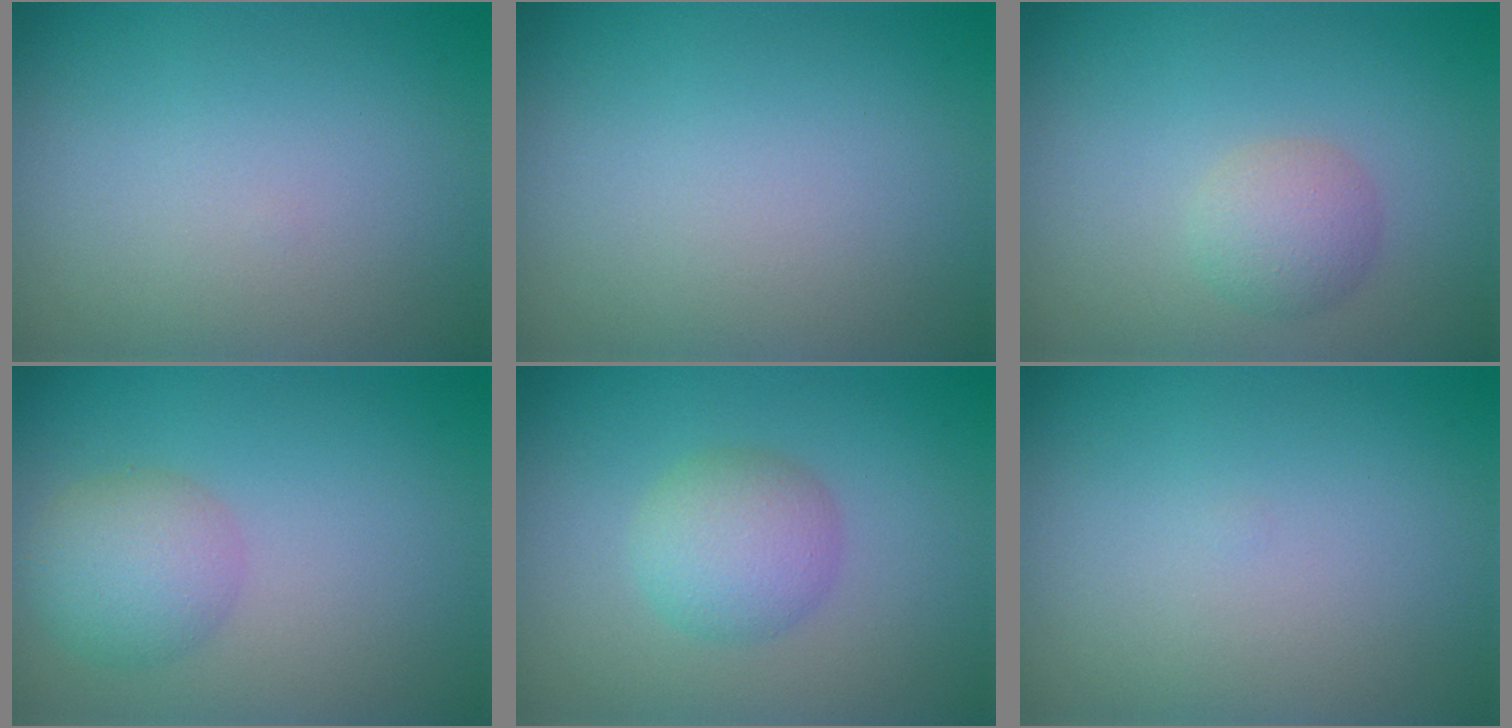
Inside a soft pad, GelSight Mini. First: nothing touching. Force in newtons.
{"total": 0.0}
{"total": 2.3, "press": 2.3, "slide": 0.0}
{"total": 3.6, "press": 3.6, "slide": 0.1}
{"total": 3.3, "press": 3.3, "slide": 0.1}
{"total": 0.0}